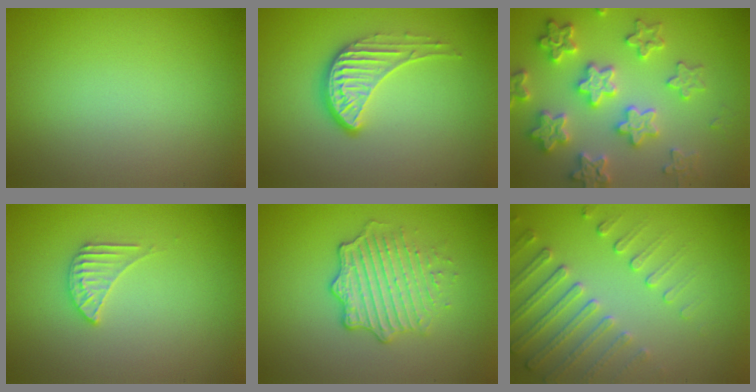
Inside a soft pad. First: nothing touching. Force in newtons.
{"total": 4.0, "press": 2.9, "slide": 2.7}
{"total": 6.1, "press": 5.9, "slide": 1.3}
{"total": 2.1, "press": 2.0, "slide": 0.4}
{"total": 4.8, "press": 3.5, "slide": 3.3}
{"total": 4.7, "press": 3.6, "slide": 2.9}